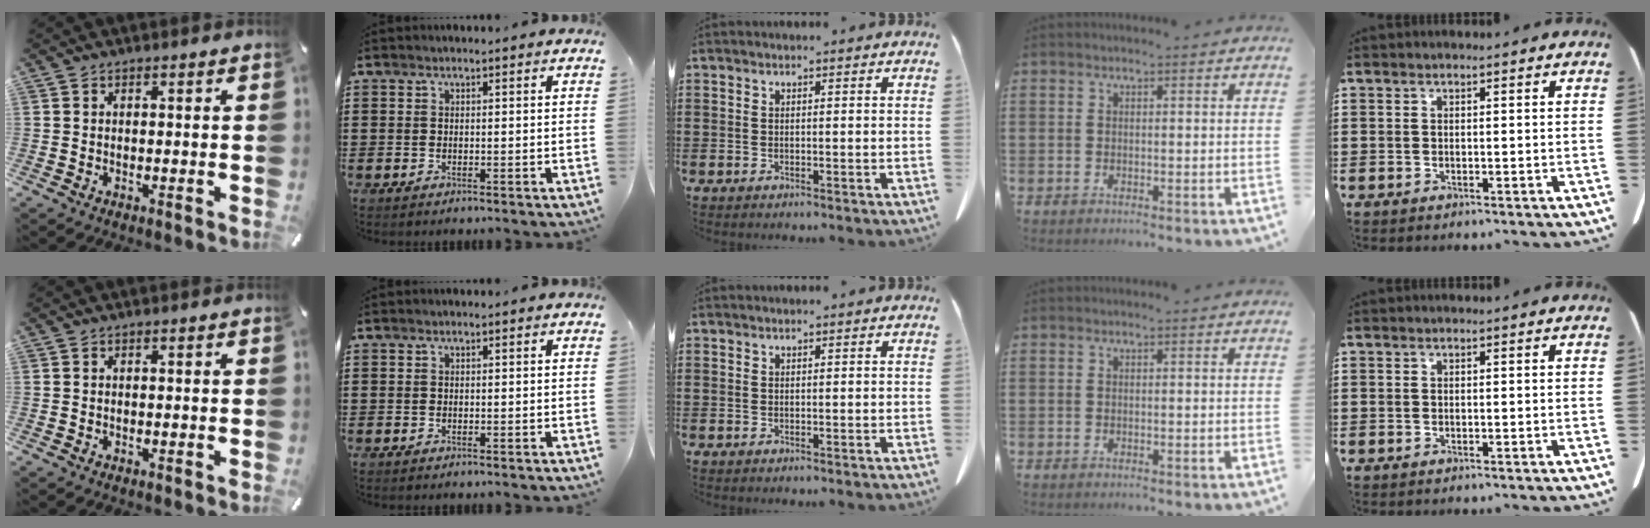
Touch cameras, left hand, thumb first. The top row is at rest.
{}